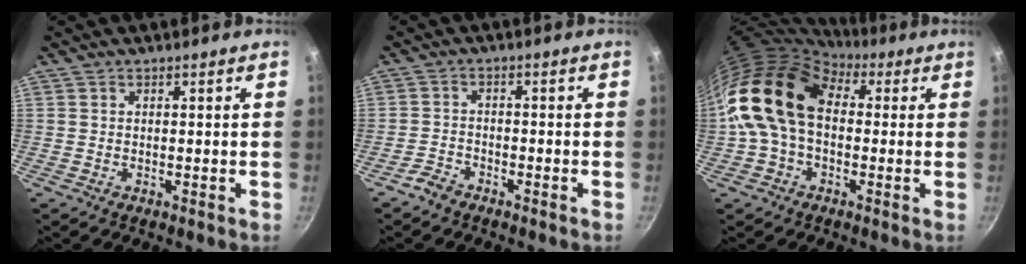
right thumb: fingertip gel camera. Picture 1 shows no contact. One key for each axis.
{"total": 2.7, "fx": -2.4, "fy": 0.9, "fz": 0.8, "tx": -0.021, "ty": 0.022, "tz": -0.049}
{"total": 16.5, "fx": 1.4, "fy": 11.4, "fz": 11.8, "tx": -0.203, "ty": 0.032, "tz": 0.008}